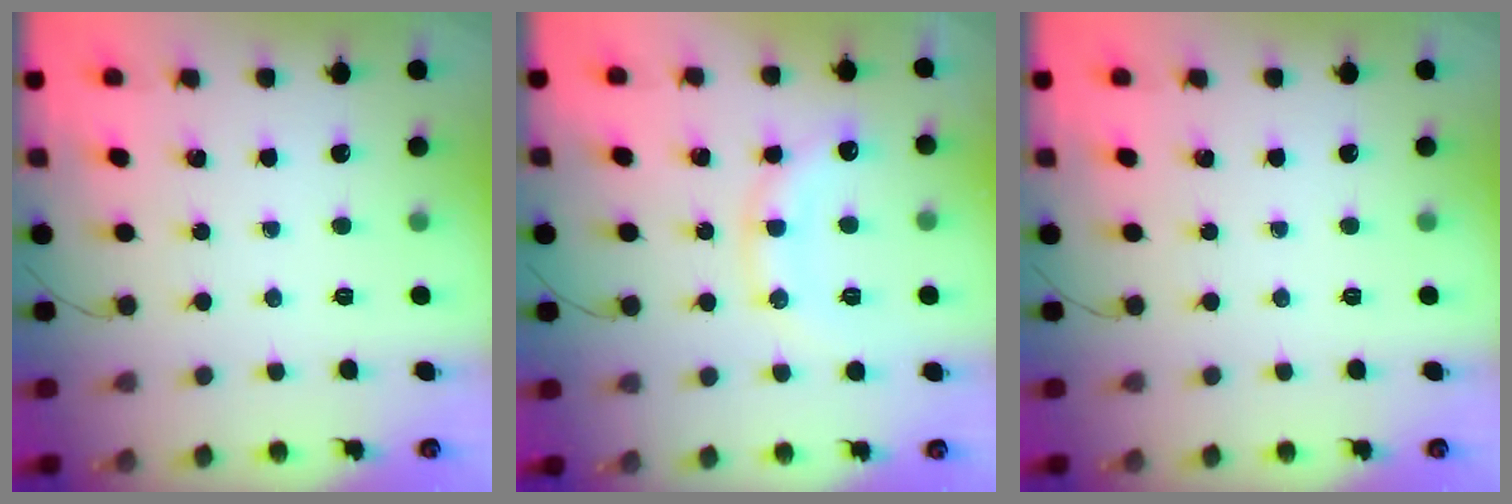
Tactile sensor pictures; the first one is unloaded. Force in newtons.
{"total": 11.9, "press": 11.9, "slide": 0.1}
{"total": 0.0}